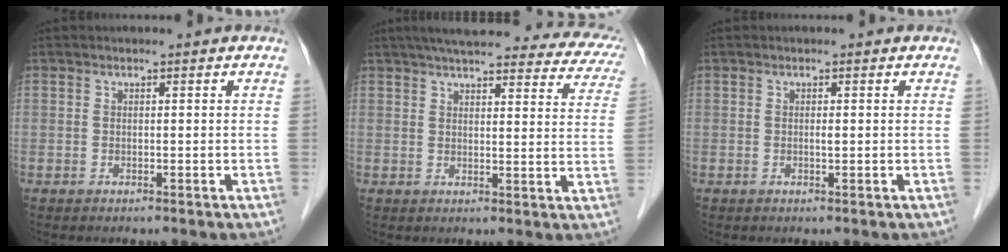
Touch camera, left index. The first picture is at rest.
{"total": 25.0, "force": [21.4, 5.3, 11.8], "torque": [-0.158, 0.003, 0.241]}
{"total": 0.5, "force": [-0.3, 0.0, 0.4], "torque": [-0.011, -0.004, -0.005]}